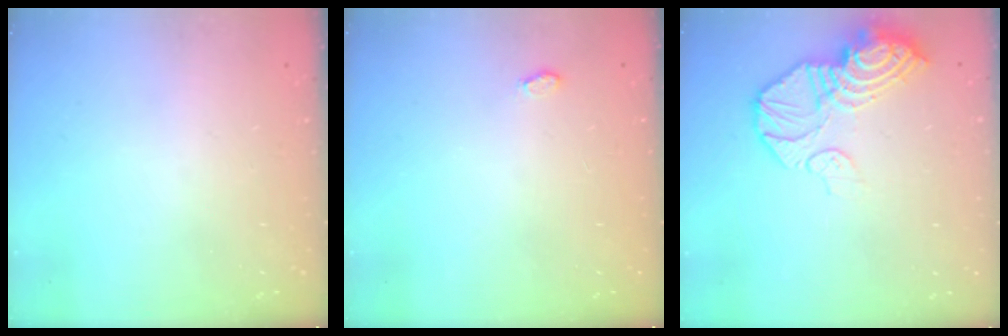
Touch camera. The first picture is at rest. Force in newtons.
{"total": 3.5, "press": 3.5, "slide": 0.5}
{"total": 15.1, "press": 14.9, "slide": 2.4}